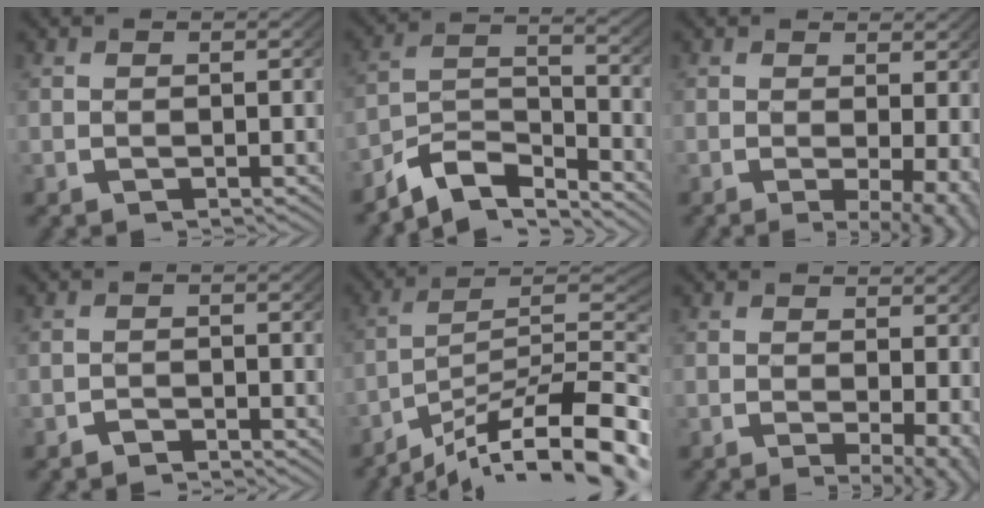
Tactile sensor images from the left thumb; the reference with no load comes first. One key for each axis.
{"total": 8.1, "fx": -4.8, "fy": 4.7, "fz": 4.4, "tx": -0.093, "ty": -0.027, "tz": -0.079}
{"total": 5.2, "fx": -1.2, "fy": 2.3, "fz": 4.5, "tx": -0.060, "ty": -0.023, "tz": -0.009}
{"total": 1.2, "fx": -1.1, "fy": 0.2, "fz": 0.1, "tx": 0.000, "ty": -0.002, "tz": -0.023}
{"total": 13.2, "fx": -5.4, "fy": 7.7, "fz": 9.3, "tx": -0.142, "ty": -0.038, "tz": -0.070}
{"total": 3.7, "fx": -0.3, "fy": 1.5, "fz": 3.4, "tx": -0.041, "ty": -0.018, "tz": 0.002}